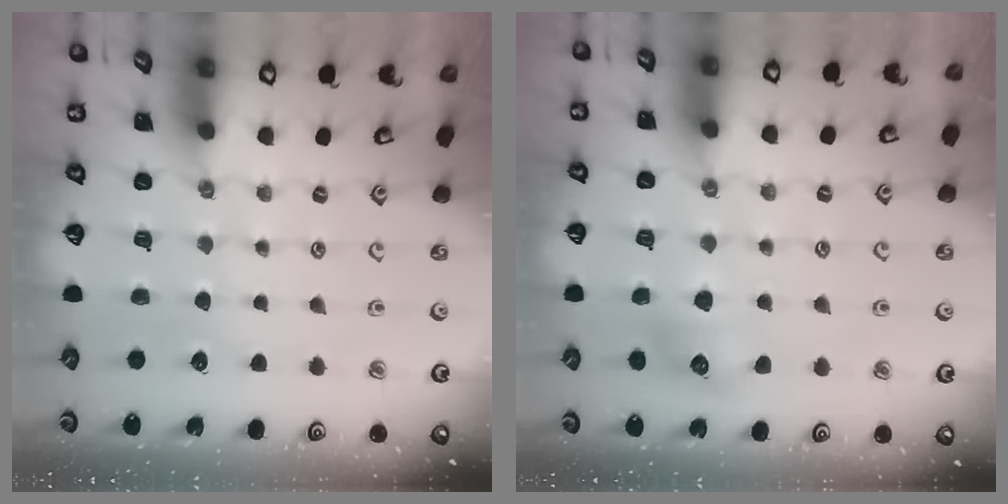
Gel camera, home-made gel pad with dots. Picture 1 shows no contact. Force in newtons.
{"total": 6.5, "press": 6.4, "slide": 0.6}